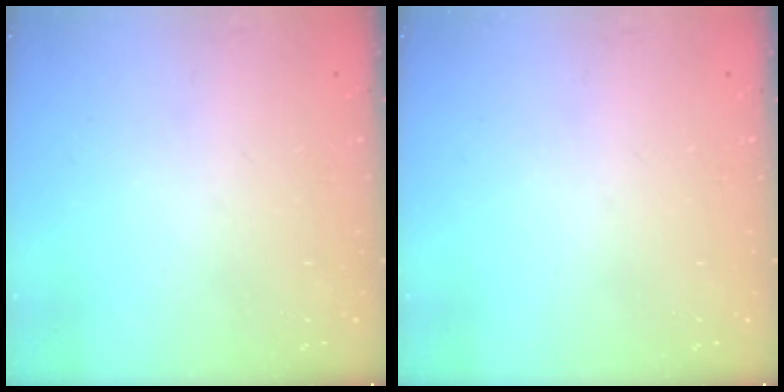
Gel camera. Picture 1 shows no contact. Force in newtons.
{"total": 0.0}